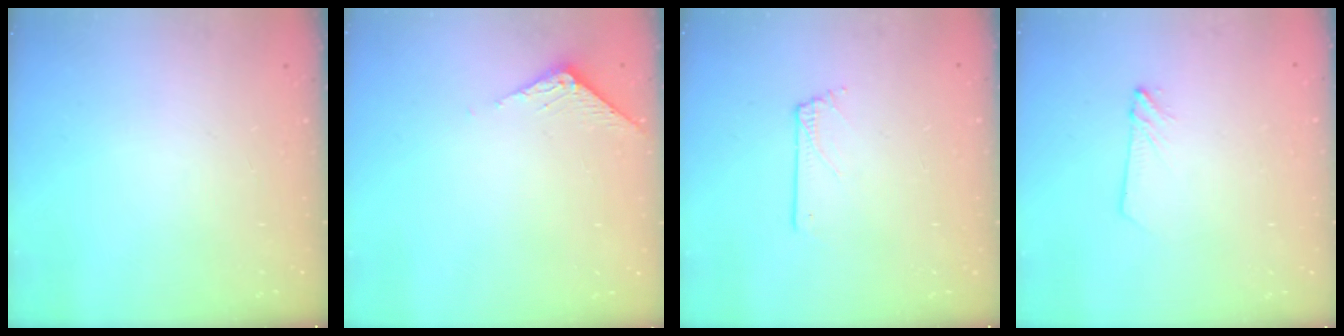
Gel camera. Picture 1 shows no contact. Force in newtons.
{"total": 3.4, "press": 3.4, "slide": 0.2}
{"total": 0.6, "press": 0.6, "slide": 0.1}
{"total": 2.8, "press": 2.8, "slide": 0.3}